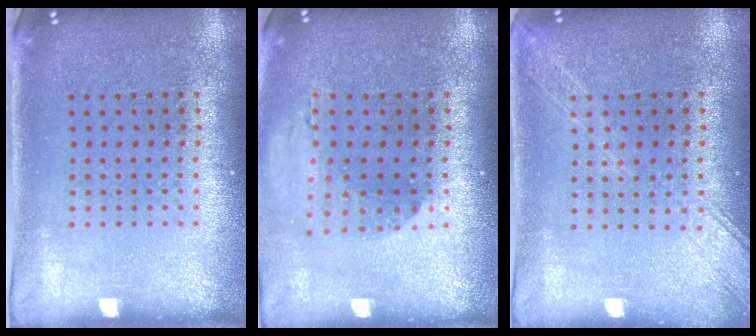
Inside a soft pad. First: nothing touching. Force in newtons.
{"total": 1.2, "press": 1.2, "slide": 0.2}
{"total": 3.0, "press": 3.0, "slide": 0.5}